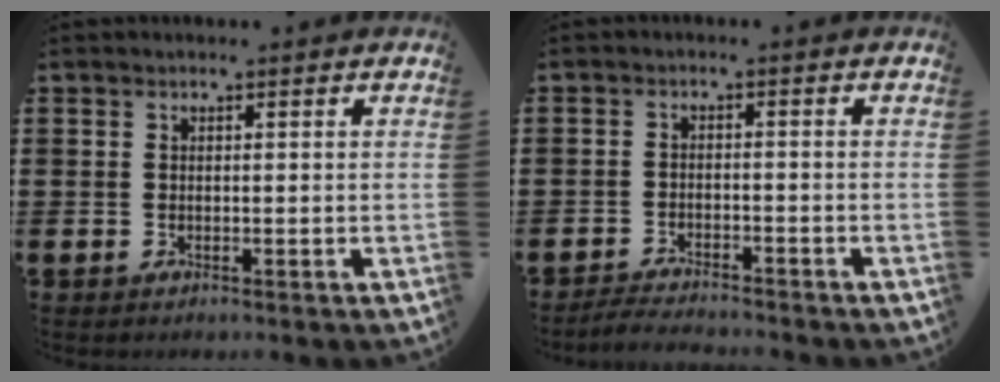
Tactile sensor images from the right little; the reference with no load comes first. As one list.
[{"total": 2.3, "force": [-2.3, 0.0, 0.2], "torque": [-0.006, 0.004, -0.048]}]